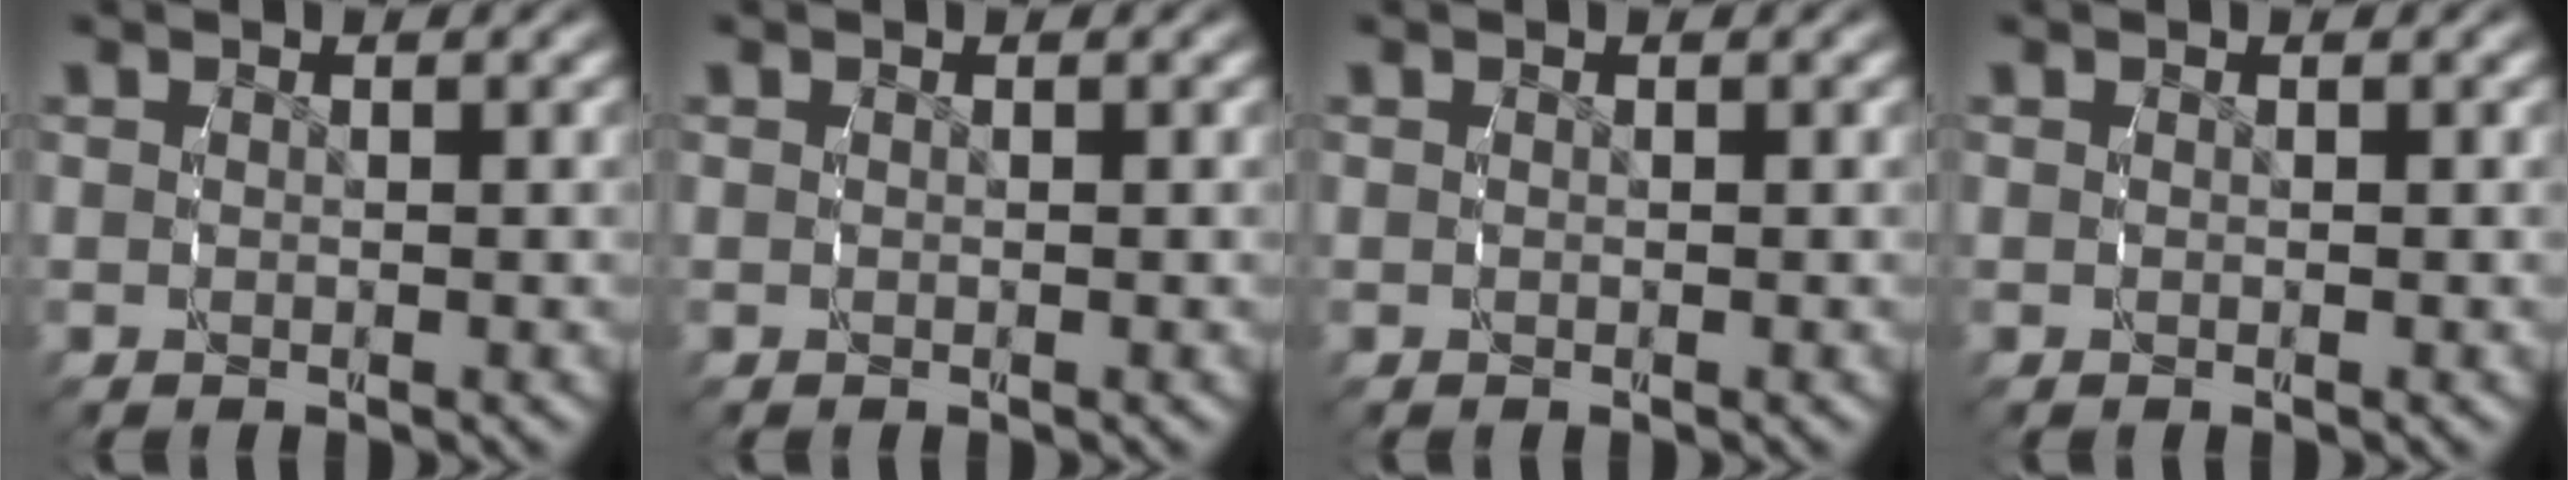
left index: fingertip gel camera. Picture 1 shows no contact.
{"total": 0.0}
{"total": 0.0}
{"total": 0.0}